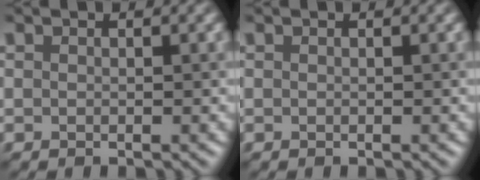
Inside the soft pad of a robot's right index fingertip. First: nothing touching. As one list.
[{"total": 0.0}]